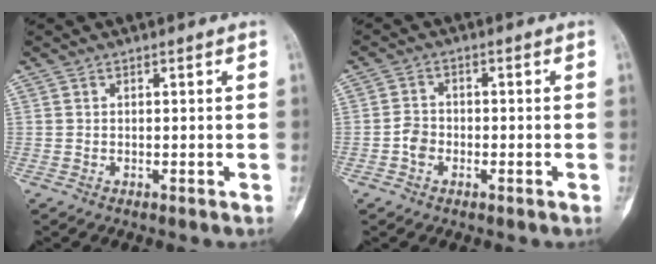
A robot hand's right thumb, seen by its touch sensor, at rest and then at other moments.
{"total": 3.0, "force": [-1.2, 2.3, 1.6], "torque": [-0.020, 0.010, -0.029]}